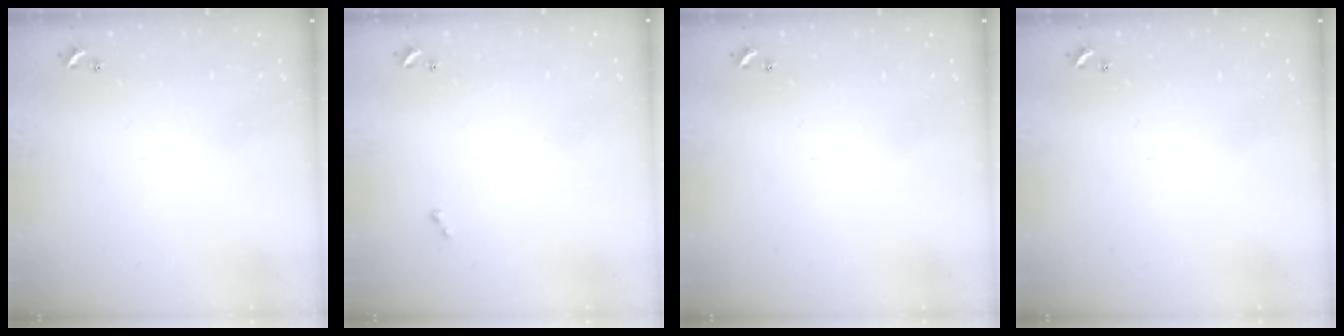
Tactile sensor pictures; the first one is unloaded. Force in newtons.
{"total": 0.0}
{"total": 0.0}
{"total": 0.0}